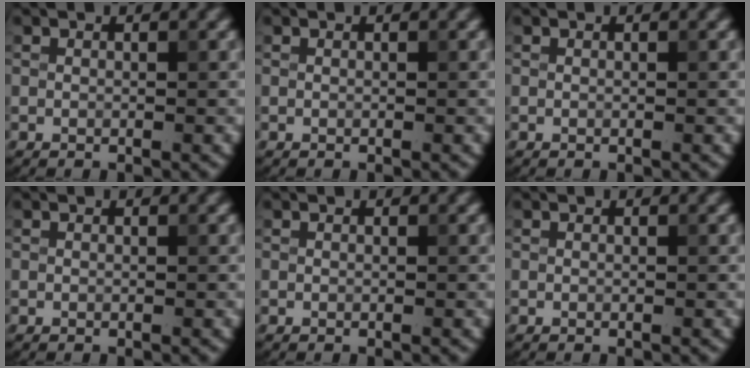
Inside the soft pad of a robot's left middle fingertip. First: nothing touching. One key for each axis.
{"total": 0.0}
{"total": 0.0}
{"total": 0.0}
{"total": 0.0}
{"total": 0.0}